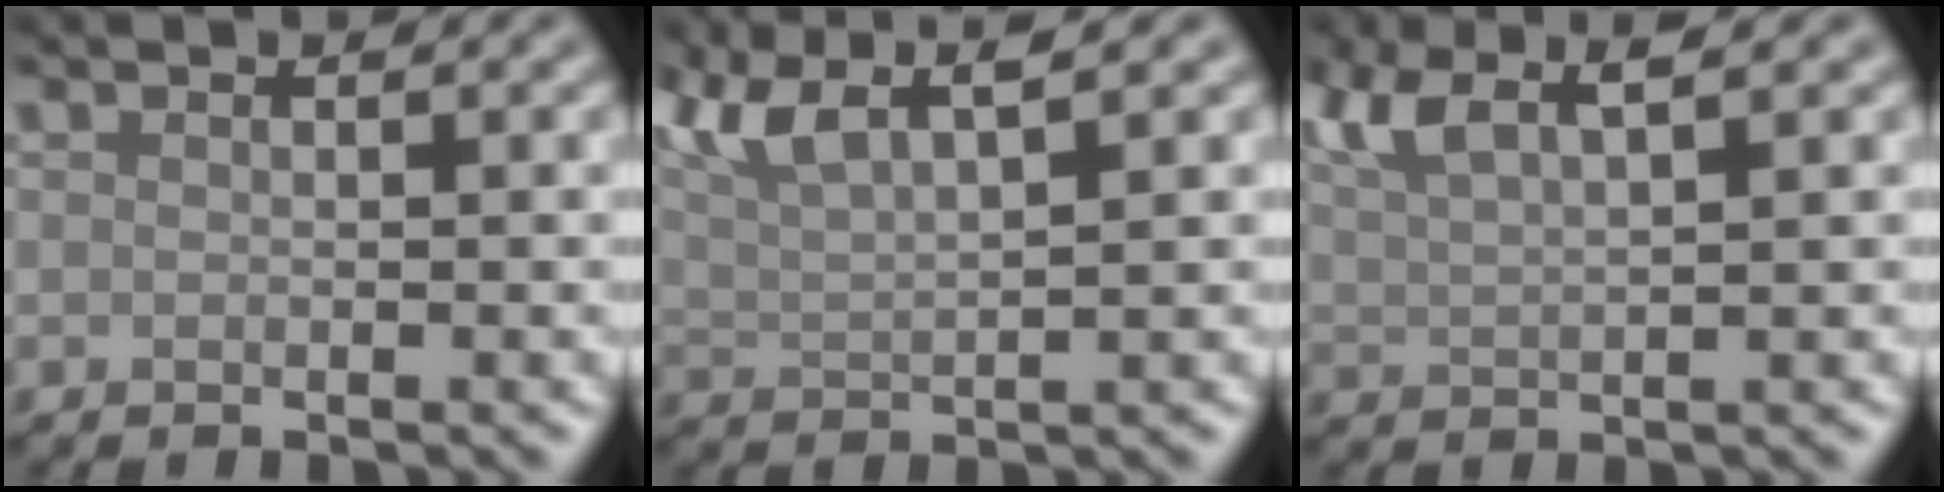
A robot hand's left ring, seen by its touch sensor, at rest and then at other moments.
{"total": 8.7, "force": [5.6, 3.0, 5.9], "torque": [-0.118, 0.041, 0.080]}
{"total": 4.8, "force": [3.1, 1.5, 3.5], "torque": [-0.073, 0.016, 0.058]}